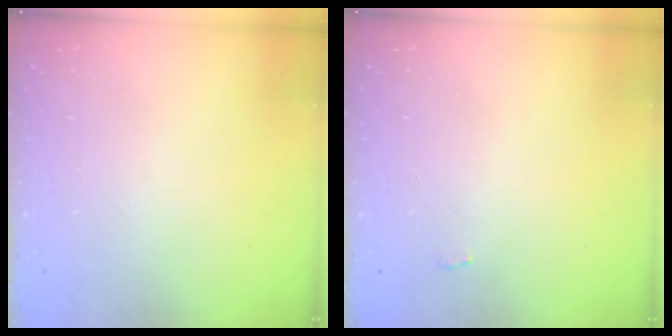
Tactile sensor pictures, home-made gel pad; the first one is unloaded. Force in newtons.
{"total": 2.3, "press": 2.3, "slide": 0.3}